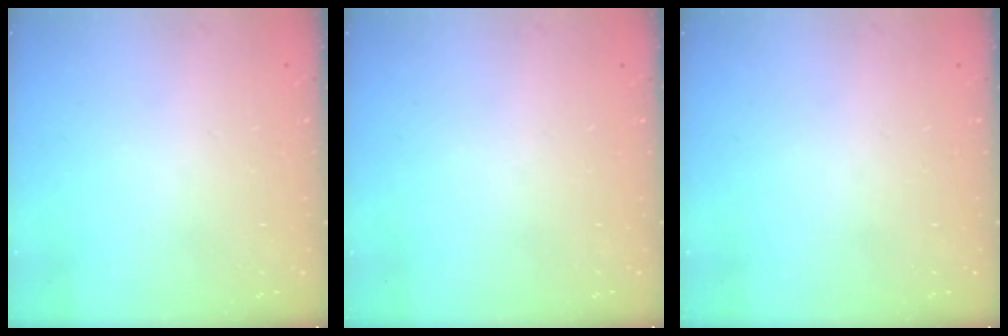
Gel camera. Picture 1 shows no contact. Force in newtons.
{"total": 0.0}
{"total": 0.0}